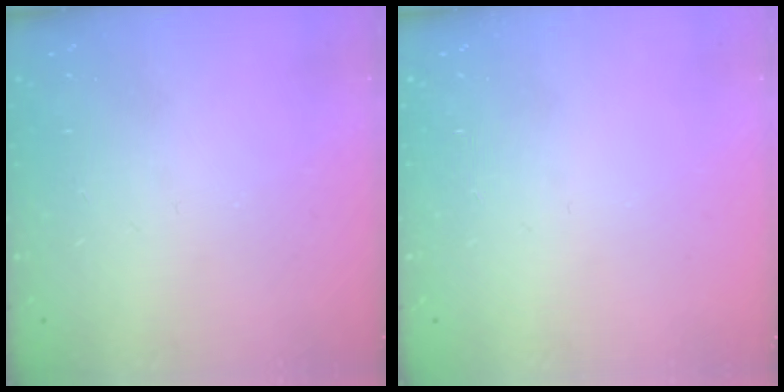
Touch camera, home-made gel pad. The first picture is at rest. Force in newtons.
{"total": 0.0}